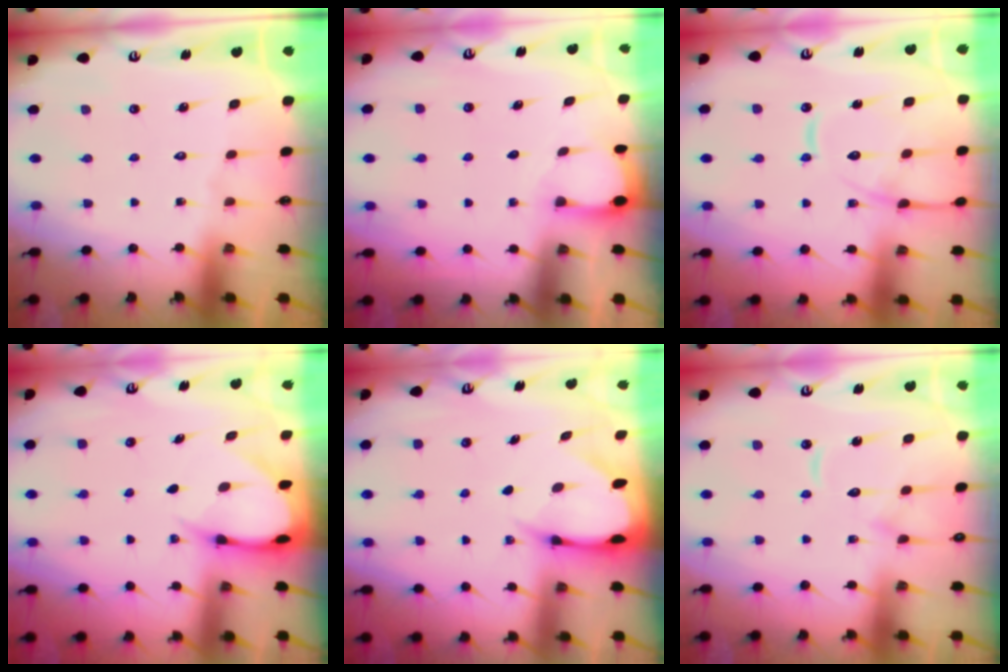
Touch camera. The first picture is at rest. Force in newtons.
{"total": 2.1, "press": 2.1, "slide": 0.3}
{"total": 14.5, "press": 14.4, "slide": 1.2}
{"total": 6.0, "press": 6.0, "slide": 0.8}
{"total": 4.9, "press": 4.8, "slide": 0.7}
{"total": 10.7, "press": 10.6, "slide": 1.1}